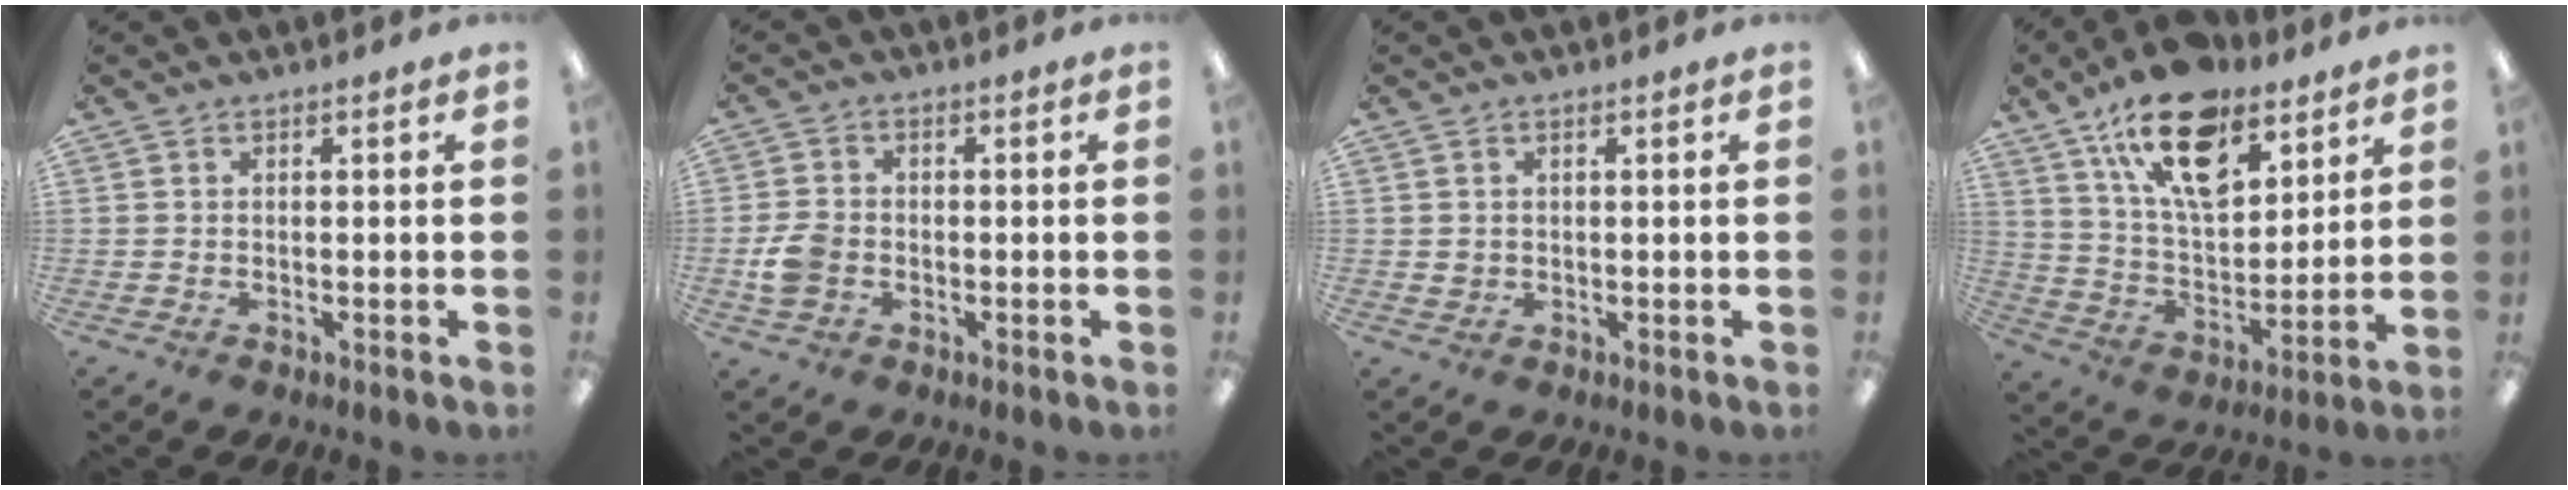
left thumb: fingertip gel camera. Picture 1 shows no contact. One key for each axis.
{"total": 5.6, "fx": -1.3, "fy": 4.4, "fz": 3.2, "tx": -0.058, "ty": 0.005, "tz": -0.024}
{"total": 1.2, "fx": 0.5, "fy": 1.0, "fz": 0.3, "tx": -0.007, "ty": 0.005, "tz": 0.008}
{"total": 19.4, "fx": 12.3, "fy": 9.6, "fz": 11.5, "tx": -0.192, "ty": -0.053, "tz": 0.217}